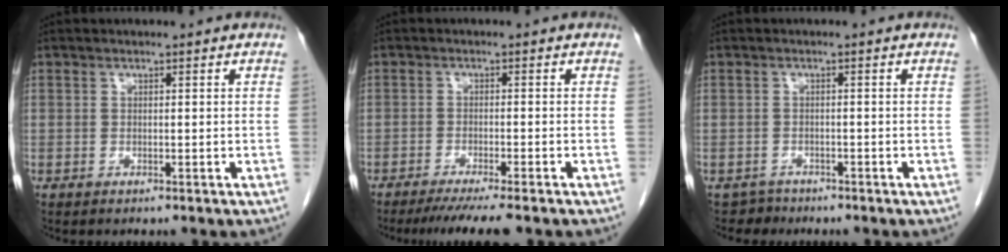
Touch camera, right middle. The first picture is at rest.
{"total": 7.1, "force": [-5.8, -0.3, 4.0], "torque": [-0.050, -0.017, -0.089]}
{"total": 1.7, "force": [-1.3, 0.8, -0.8], "torque": [0.012, 0.002, -0.022]}